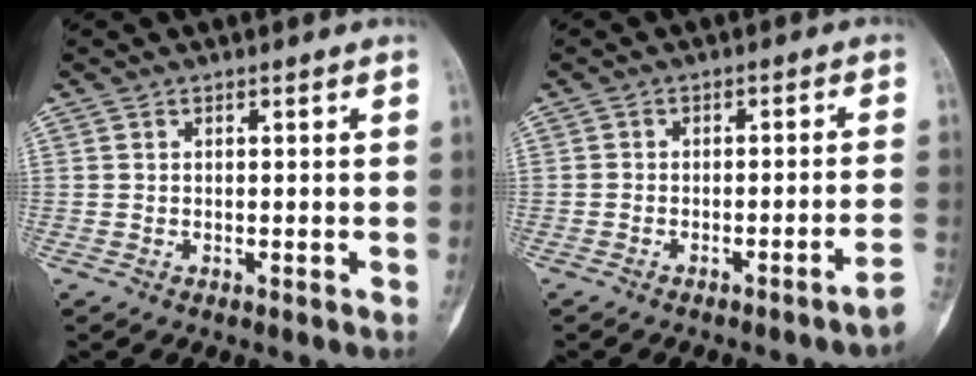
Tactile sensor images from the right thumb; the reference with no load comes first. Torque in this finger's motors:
{"motor_torque": [0.46, -0.03, -0.09, -0.10, -0.01]}